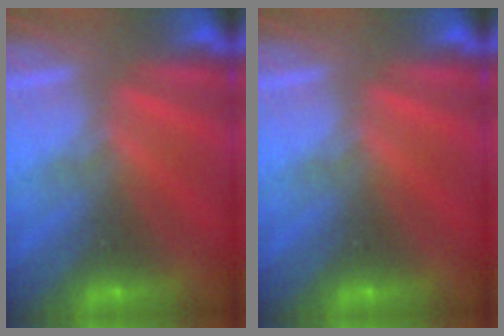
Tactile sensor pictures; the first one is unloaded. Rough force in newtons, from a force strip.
{"total": 0.0}